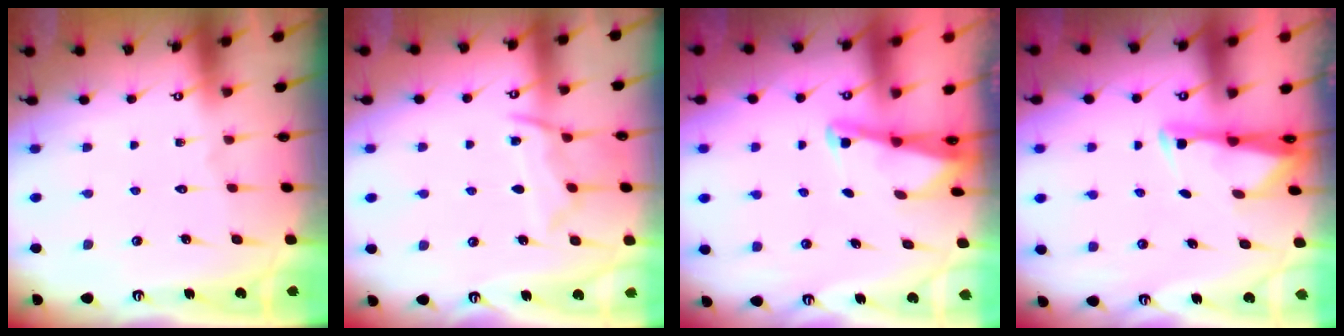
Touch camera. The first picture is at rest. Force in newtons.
{"total": 9.8, "press": 9.8, "slide": 0.8}
{"total": 2.2, "press": 2.2, "slide": 0.3}
{"total": 2.7, "press": 2.7, "slide": 0.4}